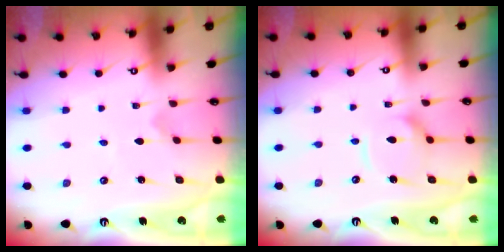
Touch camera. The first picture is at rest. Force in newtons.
{"total": 9.5, "press": 9.5, "slide": 0.9}